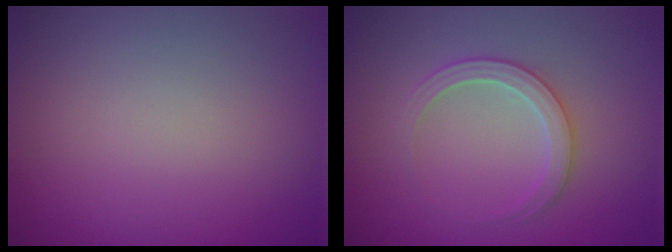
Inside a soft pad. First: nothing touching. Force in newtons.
{"total": 2.8, "press": 2.7, "slide": 0.4}